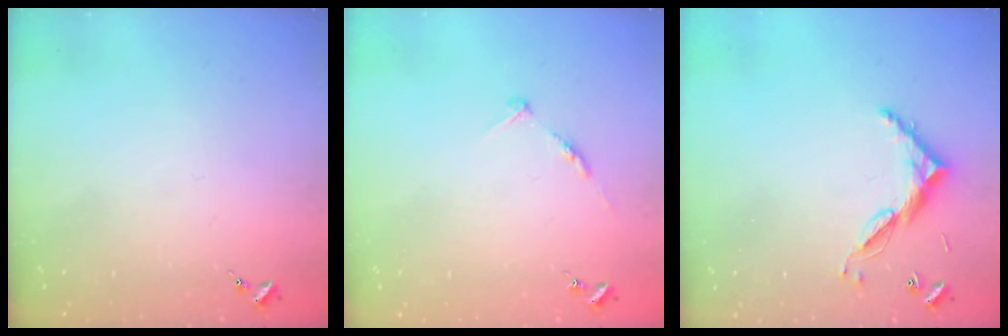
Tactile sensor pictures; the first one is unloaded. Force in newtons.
{"total": 5.8, "press": 5.8, "slide": 0.6}
{"total": 8.7, "press": 8.7, "slide": 0.5}